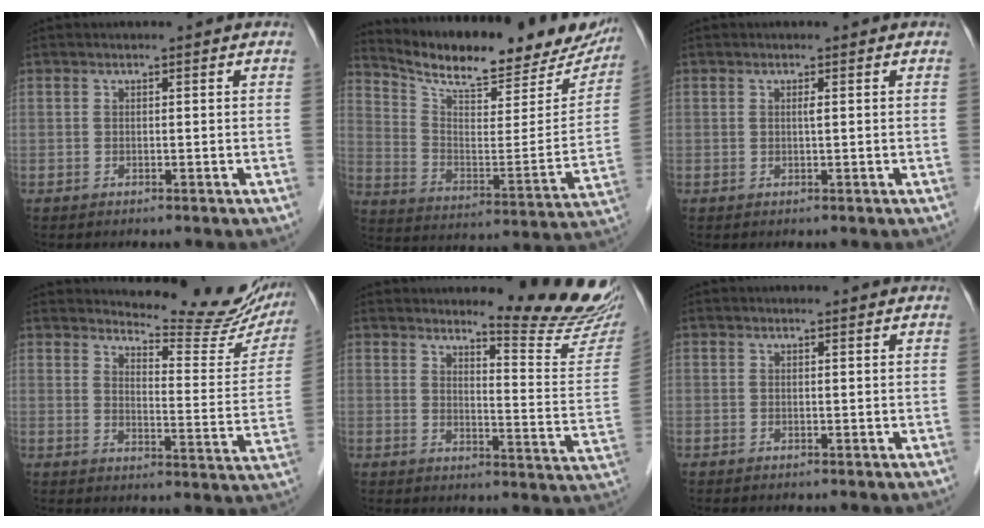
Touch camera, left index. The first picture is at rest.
{"total": 23.4, "force": [20.8, 5.1, 9.2], "torque": [-0.146, -0.044, 0.289]}
{"total": 0.6, "force": [0.2, 0.0, 0.5], "torque": [-0.013, 0.000, 0.004]}
{"total": 16.1, "force": [15.2, 2.3, 4.6], "torque": [-0.054, -0.075, 0.171]}
{"total": 13.2, "force": [12.7, -0.3, 3.5], "torque": [-0.041, -0.106, 0.144]}
{"total": 0.9, "force": [0.9, 0.1, 0.0], "torque": [-0.011, 0.002, 0.012]}